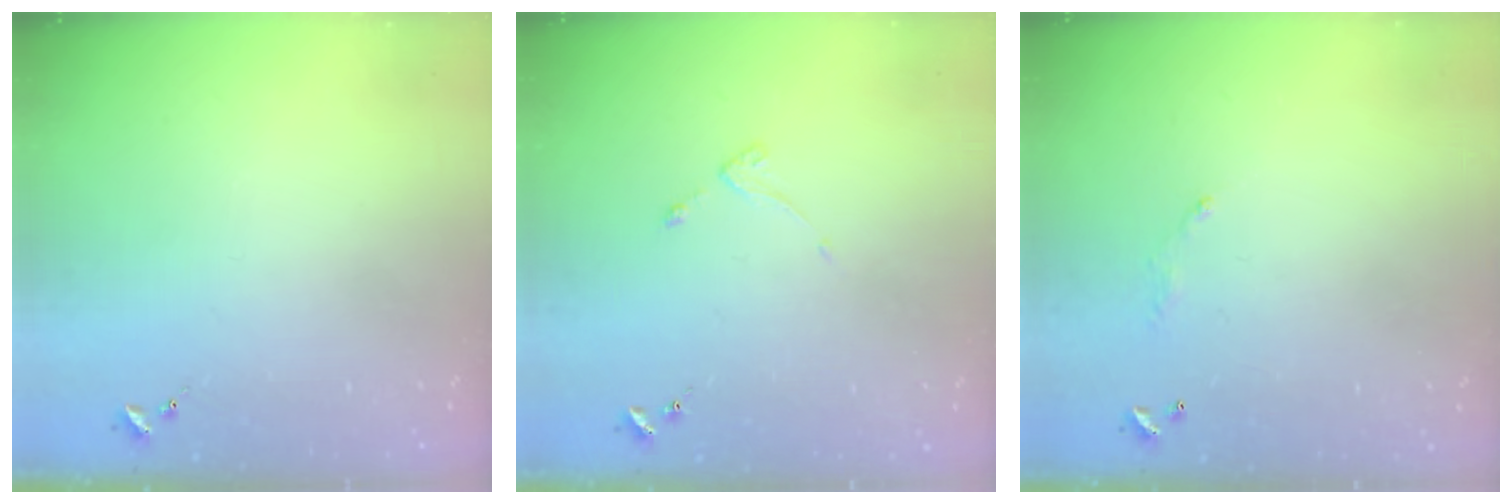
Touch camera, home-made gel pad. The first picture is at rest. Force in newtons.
{"total": 2.6, "press": 2.6, "slide": 0.5}
{"total": 4.0, "press": 4.0, "slide": 0.2}